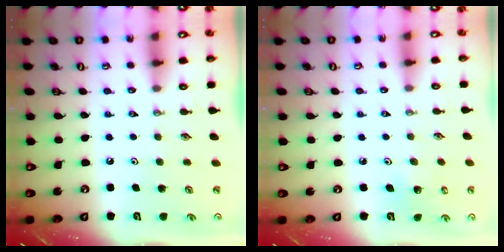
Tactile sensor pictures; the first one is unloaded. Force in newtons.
{"total": 3.2, "press": 3.1, "slide": 0.4}